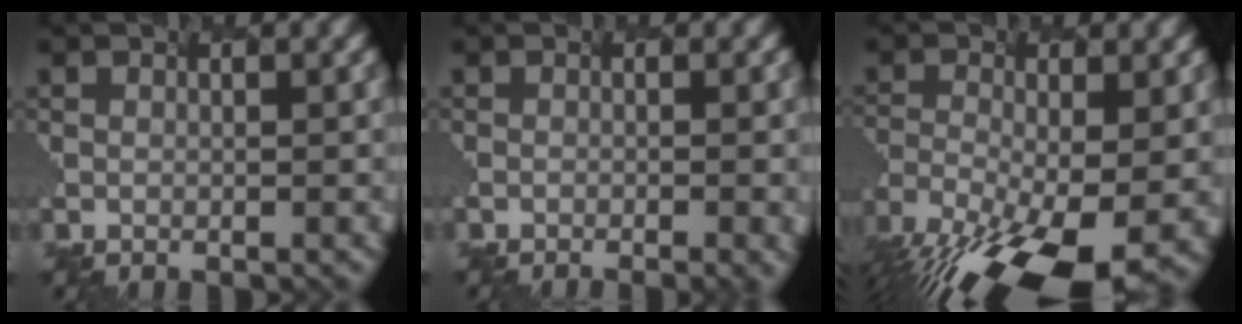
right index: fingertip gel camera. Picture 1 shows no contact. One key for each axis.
{"total": 3.2, "fx": -0.7, "fy": 1.3, "fz": 2.9, "tx": -0.012, "ty": 0.004, "tz": -0.007}
{"total": 13.4, "fx": -7.7, "fy": 4.8, "fz": 9.8, "tx": -0.194, "ty": -0.022, "tz": -0.113}